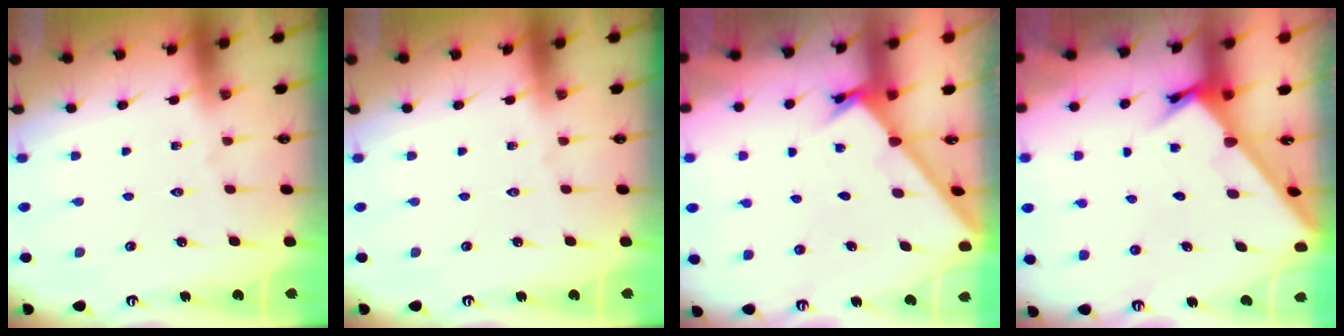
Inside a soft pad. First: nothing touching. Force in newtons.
{"total": 0.0}
{"total": 1.6, "press": 1.6, "slide": 0.2}
{"total": 2.5, "press": 2.5, "slide": 0.2}